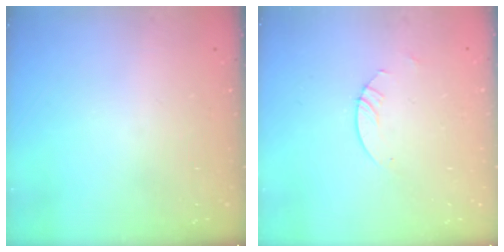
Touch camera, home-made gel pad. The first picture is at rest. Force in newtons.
{"total": 3.0, "press": 2.9, "slide": 0.3}